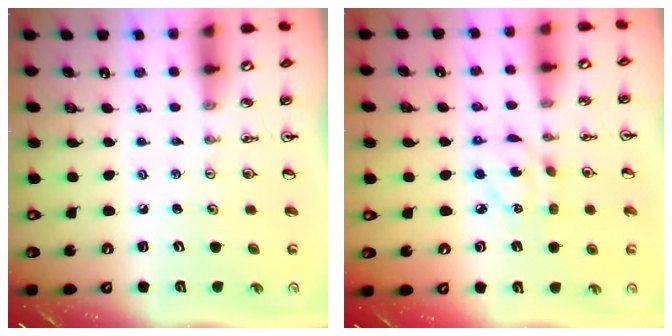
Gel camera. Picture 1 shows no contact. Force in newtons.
{"total": 6.9, "press": 6.9, "slide": 0.1}